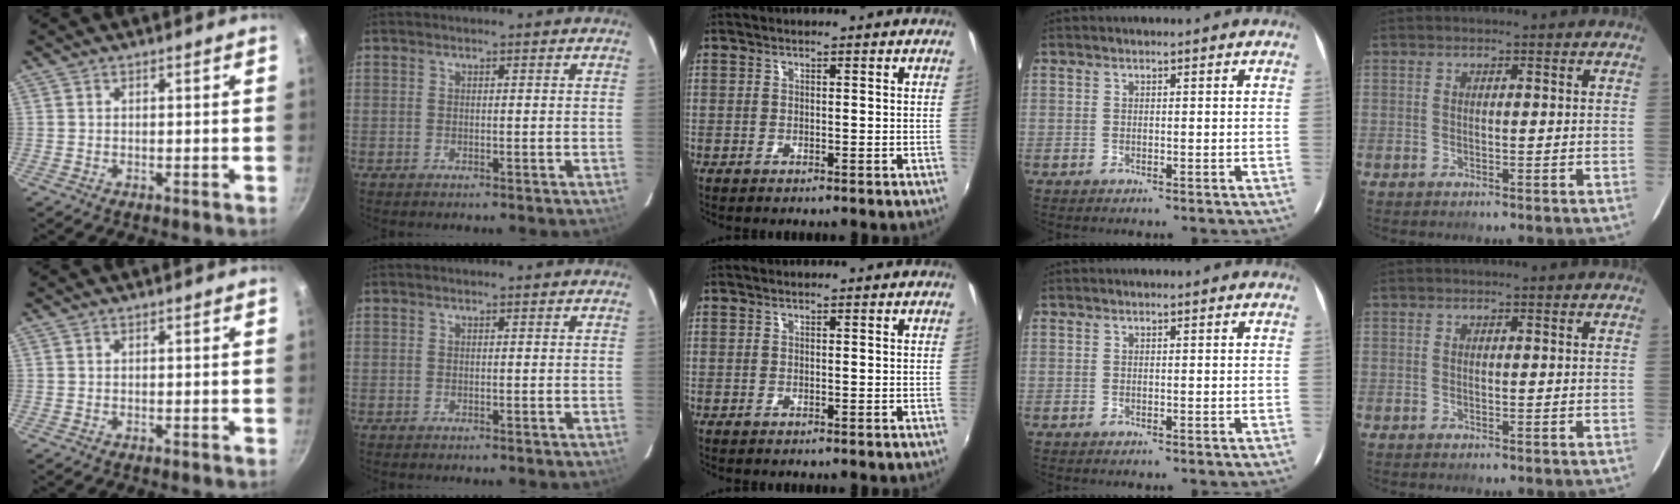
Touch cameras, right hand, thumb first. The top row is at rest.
{}